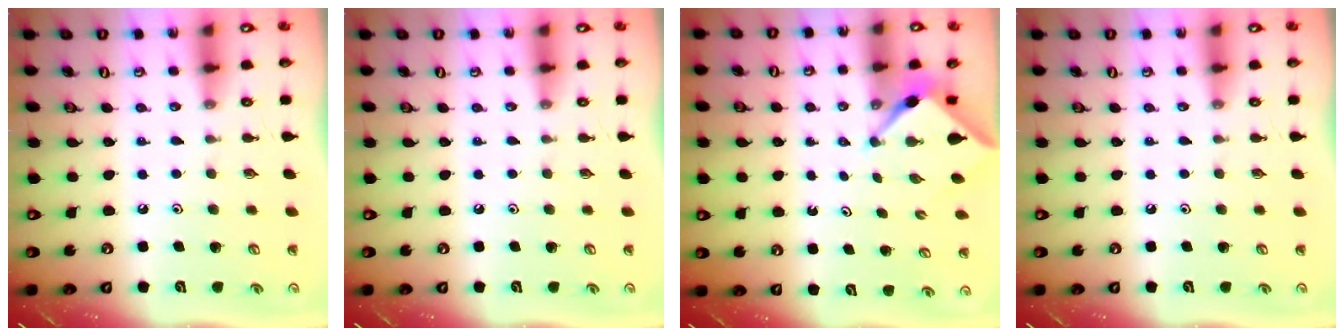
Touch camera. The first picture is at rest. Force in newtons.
{"total": 0.0}
{"total": 3.0, "press": 3.0, "slide": 0.3}
{"total": 0.0}